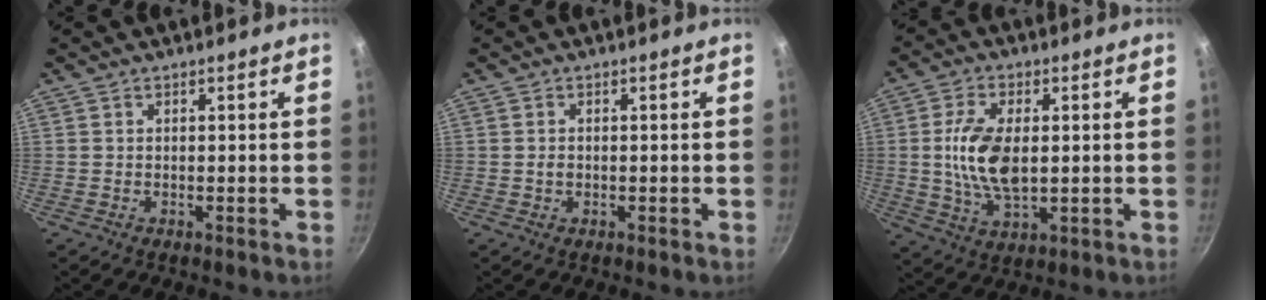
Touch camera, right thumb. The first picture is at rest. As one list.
[{"total": 1.2, "force": [-0.2, 0.9, 0.8], "torque": [-0.014, 0.002, -0.004]}, {"total": 11.5, "force": [0.6, 6.0, 9.7], "torque": [-0.186, 0.000, 0.014]}]